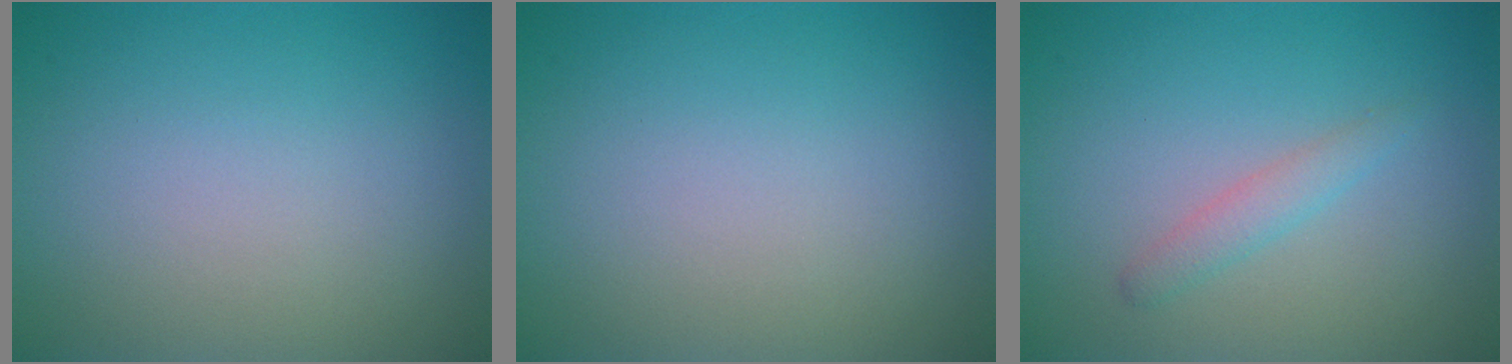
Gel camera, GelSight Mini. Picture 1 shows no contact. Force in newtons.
{"total": 0.0}
{"total": 1.4, "press": 1.4, "slide": 0.1}